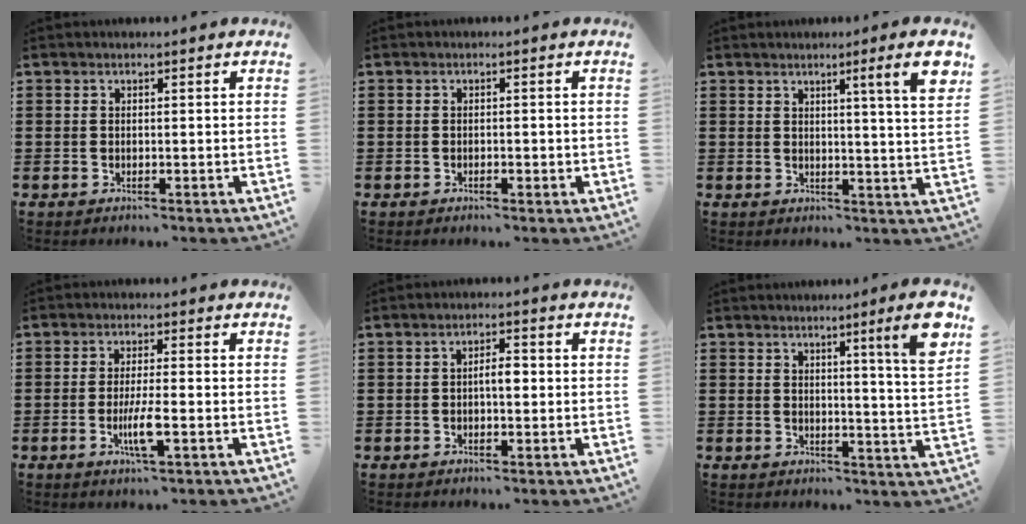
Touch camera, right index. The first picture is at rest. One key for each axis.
{"total": 0.8, "fx": -0.4, "fy": 0.4, "fz": 0.5, "tx": -0.012, "ty": -0.003, "tz": -0.007}
{"total": 6.5, "fx": 3.1, "fy": -0.8, "fz": 5.6, "tx": -0.089, "ty": -0.014, "tz": 0.045}
{"total": 4.8, "fx": -1.7, "fy": 0.6, "fz": 4.4, "tx": -0.088, "ty": -0.010, "tz": -0.033}
{"total": 2.7, "fx": -0.2, "fy": 0.6, "fz": 2.6, "tx": -0.047, "ty": 0.001, "tz": -0.006}
{"total": 7.2, "fx": 4.0, "fy": -1.1, "fz": 6.0, "tx": -0.091, "ty": -0.026, "tz": 0.057}